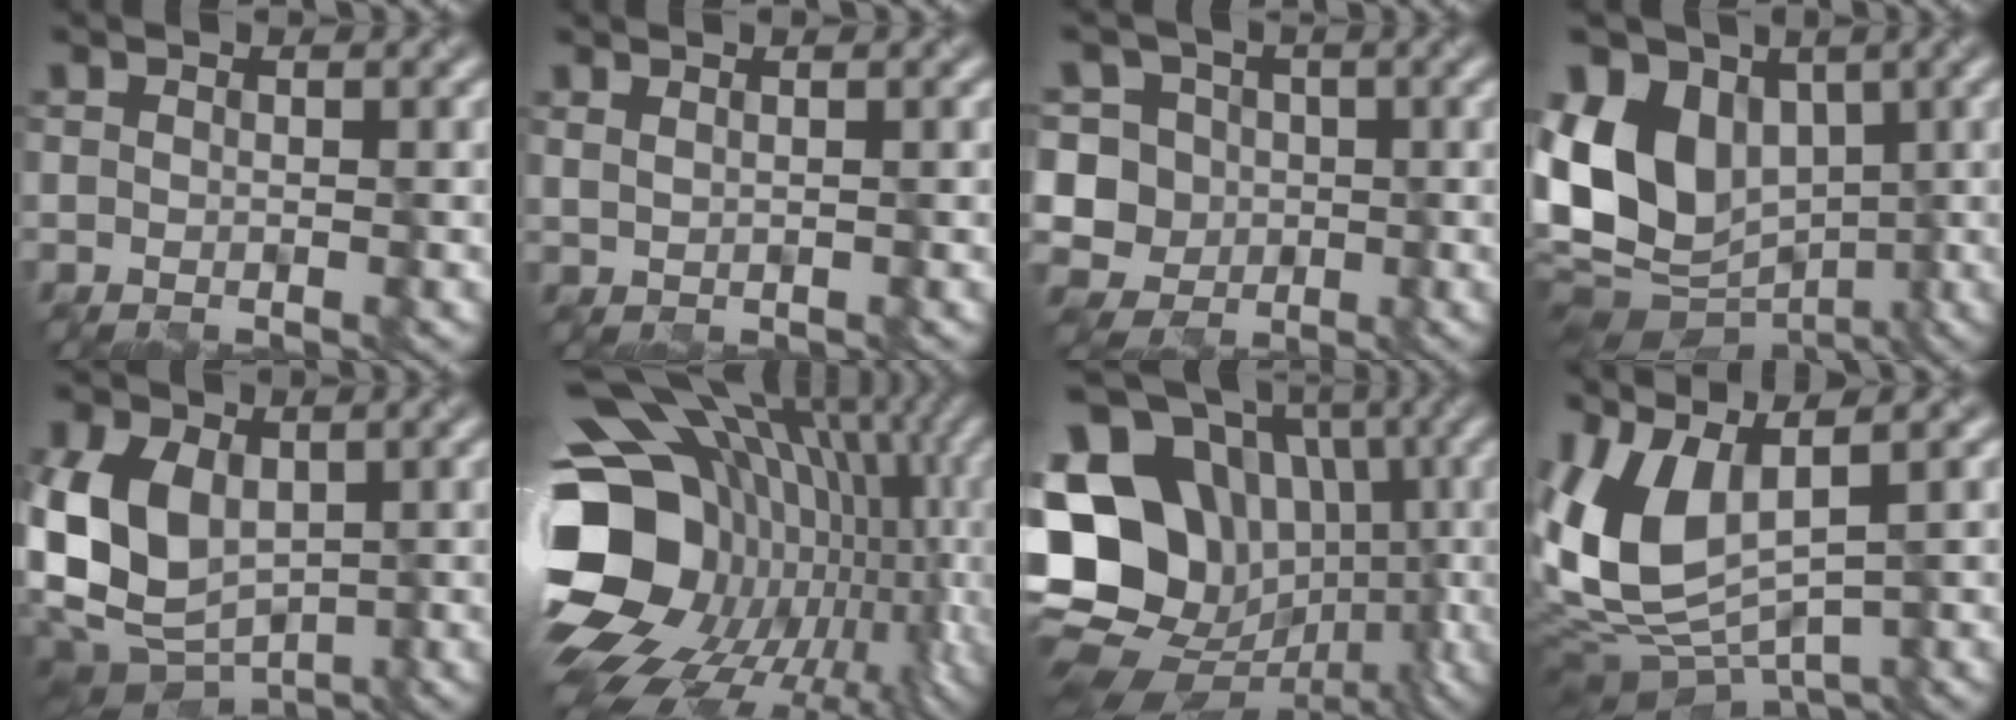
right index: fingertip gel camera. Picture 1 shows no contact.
{"total": 0.7, "force": [0.6, 0.0, 0.4], "torque": [-0.011, 0.002, 0.016]}
{"total": 10.0, "force": [-0.9, 9.3, 3.6], "torque": [-0.085, 0.040, -0.057]}
{"total": 12.4, "force": [-0.8, 9.3, 8.1], "torque": [-0.165, 0.017, -0.023]}
{"total": 8.9, "force": [-0.7, 6.5, 6.1], "torque": [-0.123, -0.006, -0.022]}
{"total": 18.2, "force": [-1.2, 12.9, 12.8], "torque": [-0.239, -0.008, -0.007]}
{"total": 20.5, "force": [-1.3, 17.3, 10.9], "torque": [-0.194, 0.021, -0.042]}
{"total": 7.6, "force": [-0.2, 3.5, 6.8], "torque": [-0.164, -0.007, -0.004]}